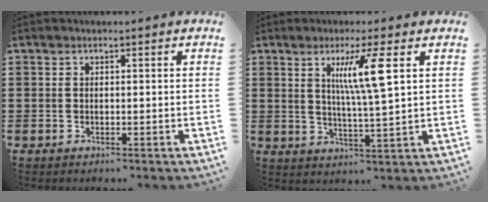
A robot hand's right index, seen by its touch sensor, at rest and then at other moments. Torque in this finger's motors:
{"motor_torque": [0.51, 0.30, 0.45, 0.11]}